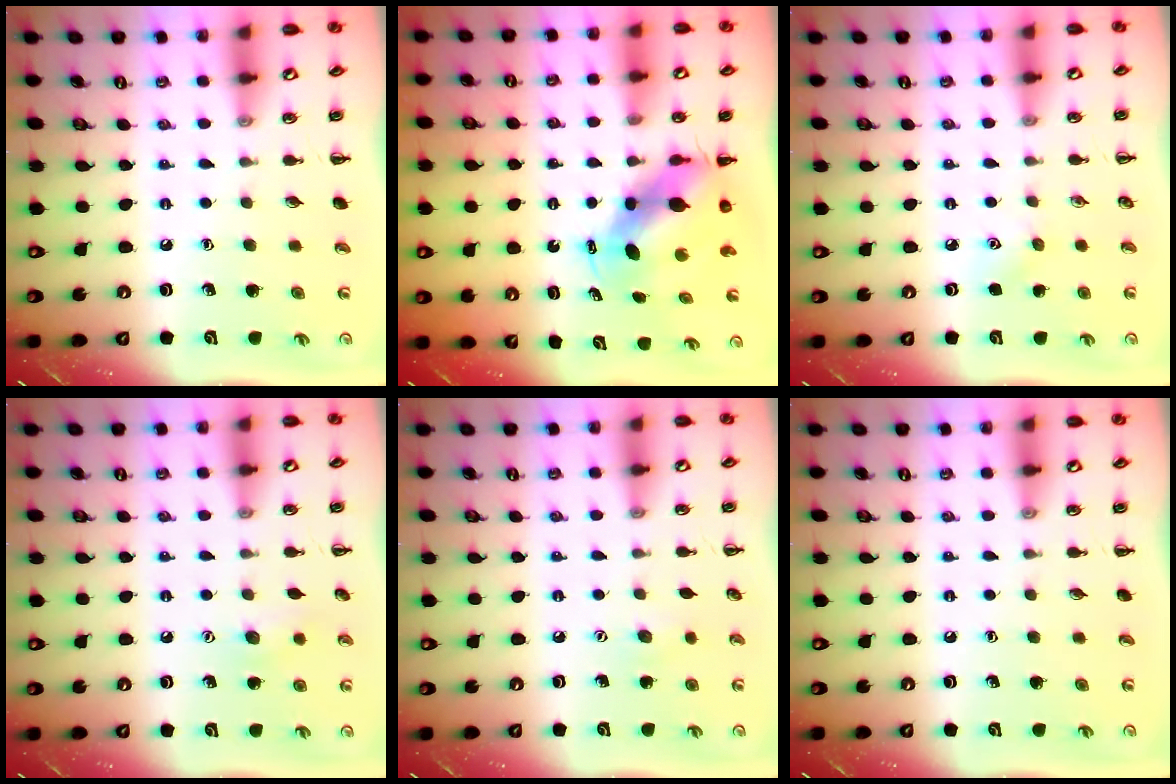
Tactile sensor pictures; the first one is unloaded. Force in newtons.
{"total": 5.8, "press": 5.7, "slide": 1.2}
{"total": 3.9, "press": 3.8, "slide": 0.9}
{"total": 7.7, "press": 7.5, "slide": 2.0}
{"total": 4.8, "press": 4.7, "slide": 1.2}
{"total": 0.0}